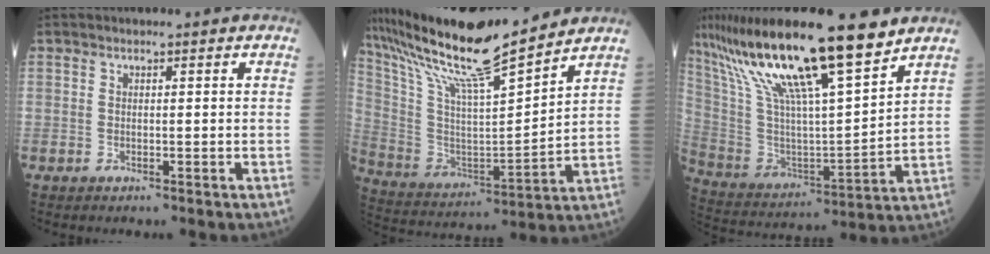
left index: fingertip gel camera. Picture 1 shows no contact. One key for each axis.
{"total": 19.5, "fx": 17.0, "fy": -0.2, "fz": 9.5, "tx": -0.199, "ty": -0.006, "tz": 0.307}
{"total": 24.2, "fx": 17.5, "fy": 2.1, "fz": 16.6, "tx": -0.318, "ty": 0.018, "tz": 0.324}